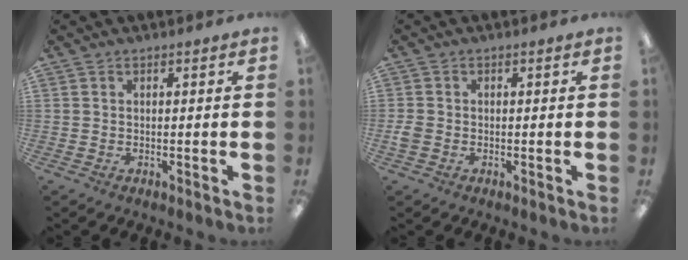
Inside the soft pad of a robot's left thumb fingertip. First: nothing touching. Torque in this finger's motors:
{"motor_torque": [-0.25, 0.20, 0.38, 0.04, 0.00]}